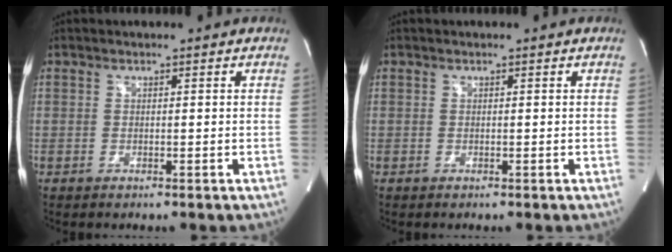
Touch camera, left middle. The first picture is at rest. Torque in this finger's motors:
{"motor_torque": [-0.07, -0.02, 0.04, 0.00]}